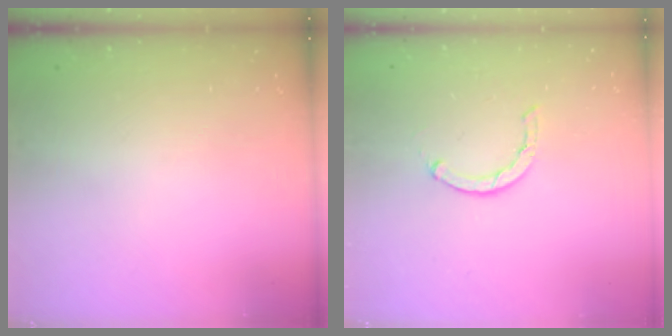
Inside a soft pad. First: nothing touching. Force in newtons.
{"total": 1.6, "press": 1.5, "slide": 0.4}